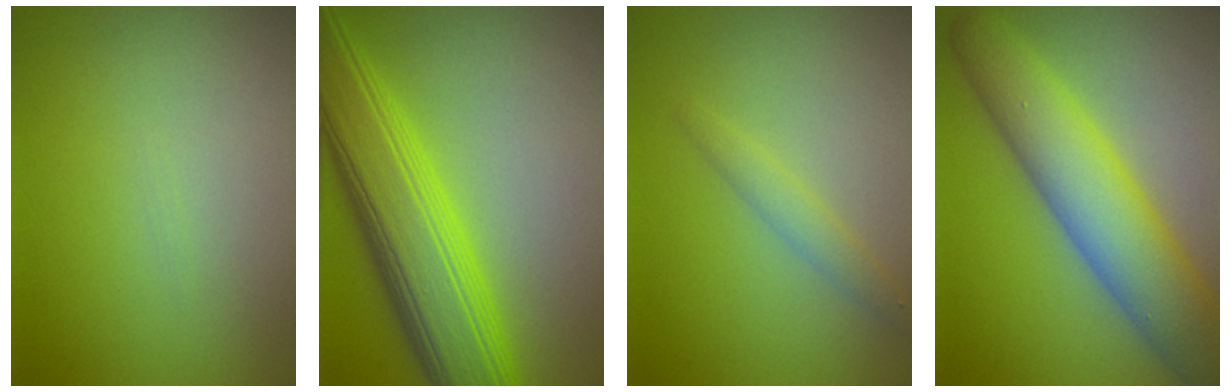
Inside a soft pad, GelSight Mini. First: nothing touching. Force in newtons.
{"total": 9.6, "press": 9.6, "slide": 0.3}
{"total": 1.7, "press": 1.7, "slide": 0.0}
{"total": 8.7, "press": 8.7, "slide": 0.5}